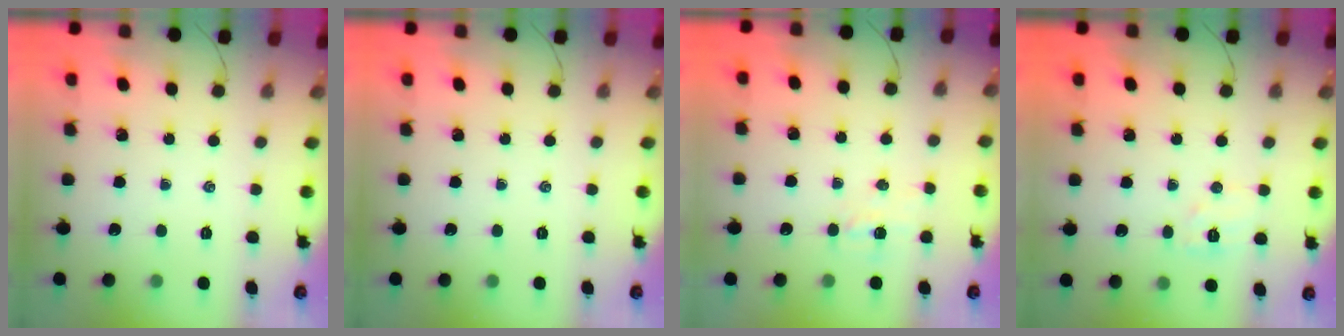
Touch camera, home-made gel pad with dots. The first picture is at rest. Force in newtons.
{"total": 0.0}
{"total": 3.4, "press": 3.3, "slide": 1.1}
{"total": 6.1, "press": 6.0, "slide": 1.1}